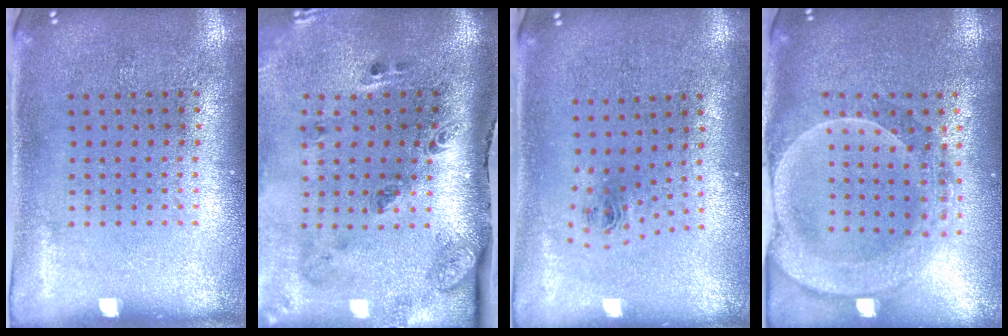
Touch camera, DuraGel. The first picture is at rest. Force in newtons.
{"total": 3.4, "press": 2.1, "slide": 2.7}
{"total": 0.9, "press": 0.3, "slide": 0.8}
{"total": 2.2, "press": 2.1, "slide": 0.8}